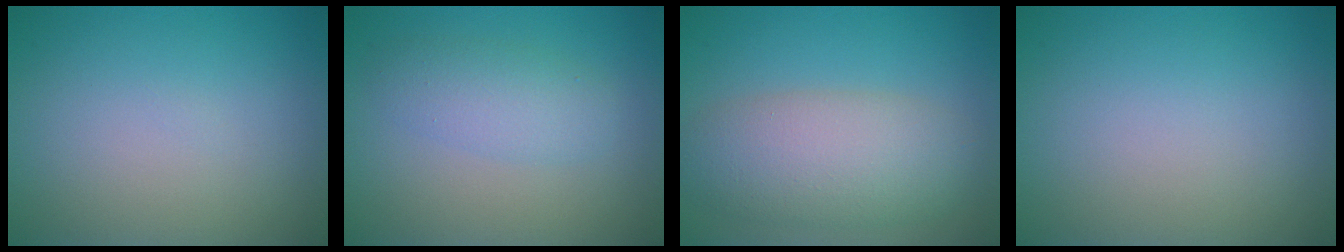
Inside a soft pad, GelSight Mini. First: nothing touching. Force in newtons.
{"total": 3.0, "press": 3.0, "slide": 0.1}
{"total": 6.3, "press": 6.3, "slide": 0.4}
{"total": 0.0}